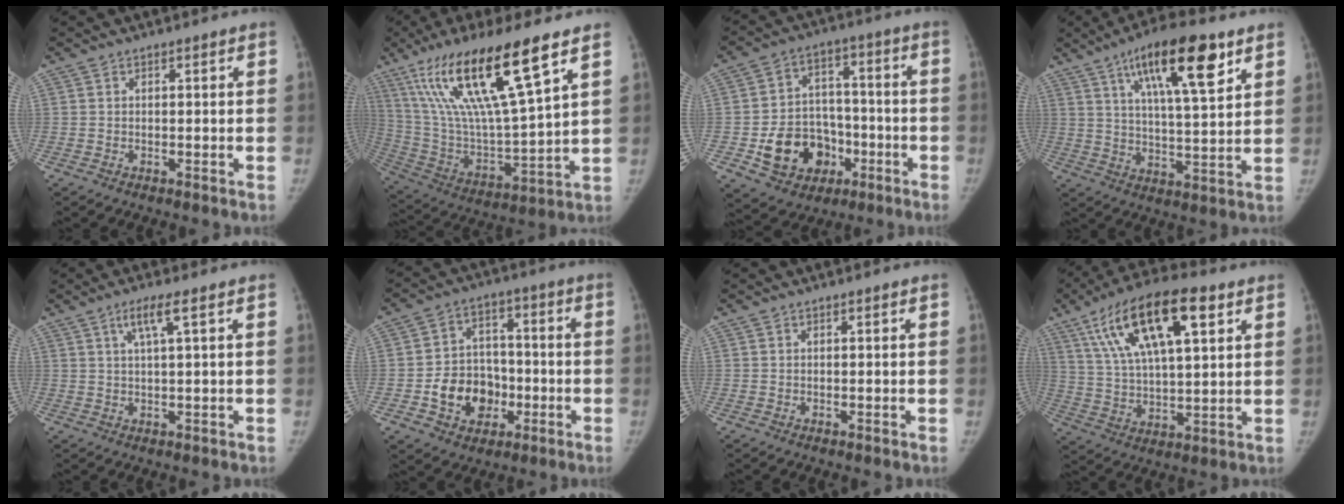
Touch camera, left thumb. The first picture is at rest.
{"total": 24.1, "force": [13.5, 4.3, 19.5], "torque": [-0.372, -0.038, 0.252]}
{"total": 15.1, "force": [-5.2, 12.0, 7.5], "torque": [-0.078, 0.042, -0.071]}
{"total": 16.7, "force": [8.8, 4.5, 13.5], "torque": [-0.199, -0.031, 0.144]}
{"total": 4.0, "force": [1.8, 0.0, 3.6], "torque": [-0.077, 0.001, 0.038]}
{"total": 12.6, "force": [-3.7, 10.2, 6.4], "torque": [-0.056, 0.036, -0.058]}
{"total": 0.0}
{"total": 20.0, "force": [9.2, 7.4, 16.1], "torque": [-0.276, -0.005, 0.163]}